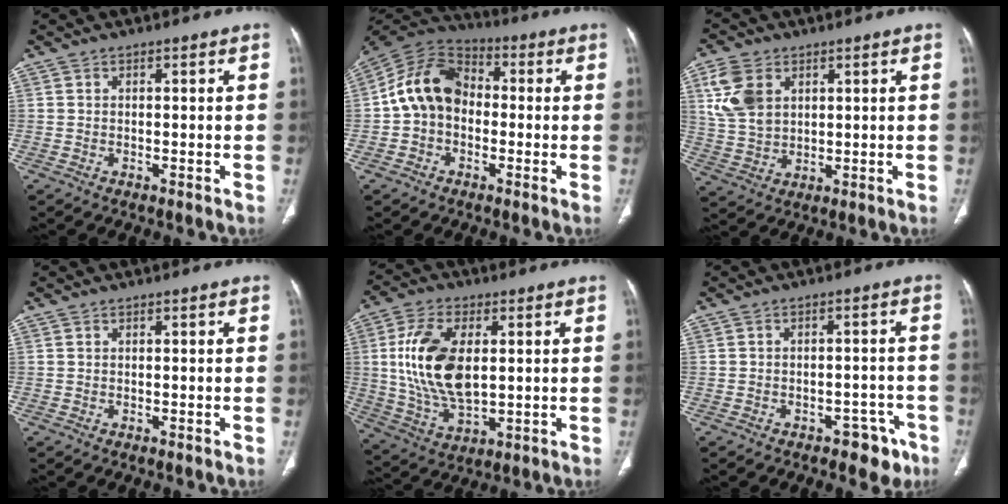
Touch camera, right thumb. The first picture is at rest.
{"total": 12.7, "force": [-0.7, 9.8, 8.1], "torque": [-0.135, 0.037, -0.029]}
{"total": 9.8, "force": [3.7, 6.7, 6.1], "torque": [-0.116, -0.008, 0.082]}
{"total": 0.0}
{"total": 16.2, "force": [2.3, 8.7, 13.4], "torque": [-0.262, -0.009, 0.050]}
{"total": 6.0, "force": [-3.9, 3.5, 2.9], "torque": [-0.014, 0.035, -0.047]}